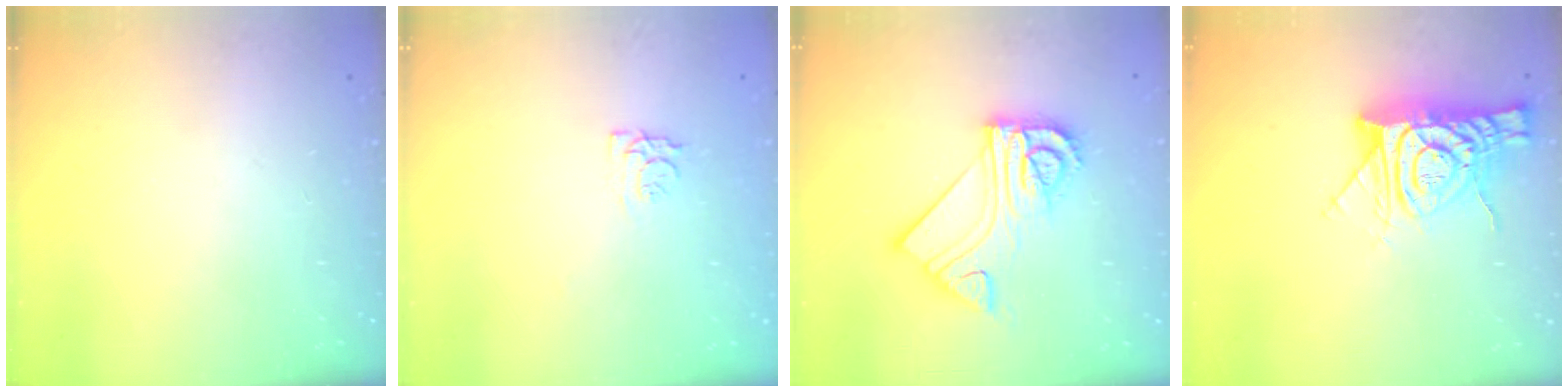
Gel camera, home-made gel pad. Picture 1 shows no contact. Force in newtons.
{"total": 5.0, "press": 4.9, "slide": 0.5}
{"total": 13.3, "press": 13.3, "slide": 1.3}
{"total": 13.0, "press": 13.0, "slide": 1.4}